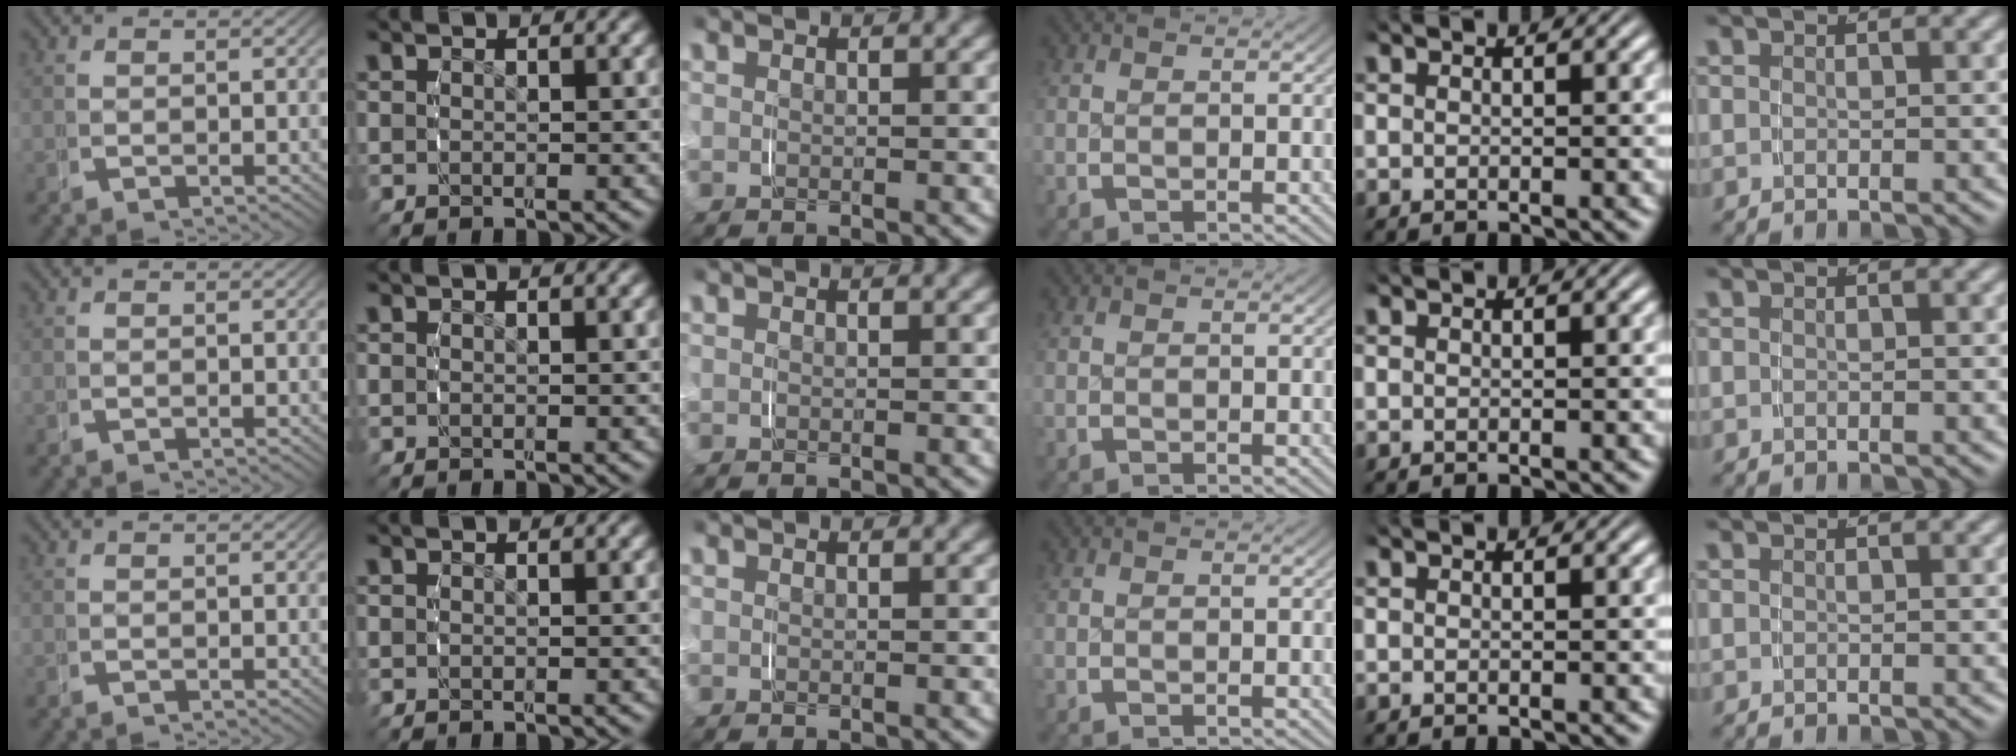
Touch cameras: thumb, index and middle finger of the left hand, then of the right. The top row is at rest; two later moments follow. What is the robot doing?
{"motion": "grasp_and_lifting", "object": "string"}